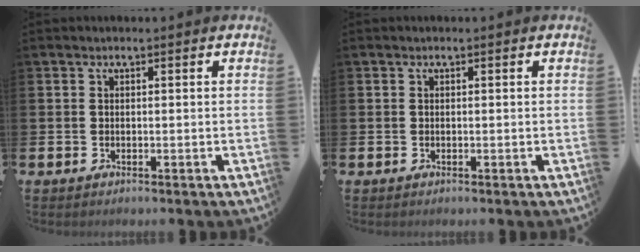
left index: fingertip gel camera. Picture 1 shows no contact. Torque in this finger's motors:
{"motor_torque": [-0.03, -0.03, 0.00, 0.00]}